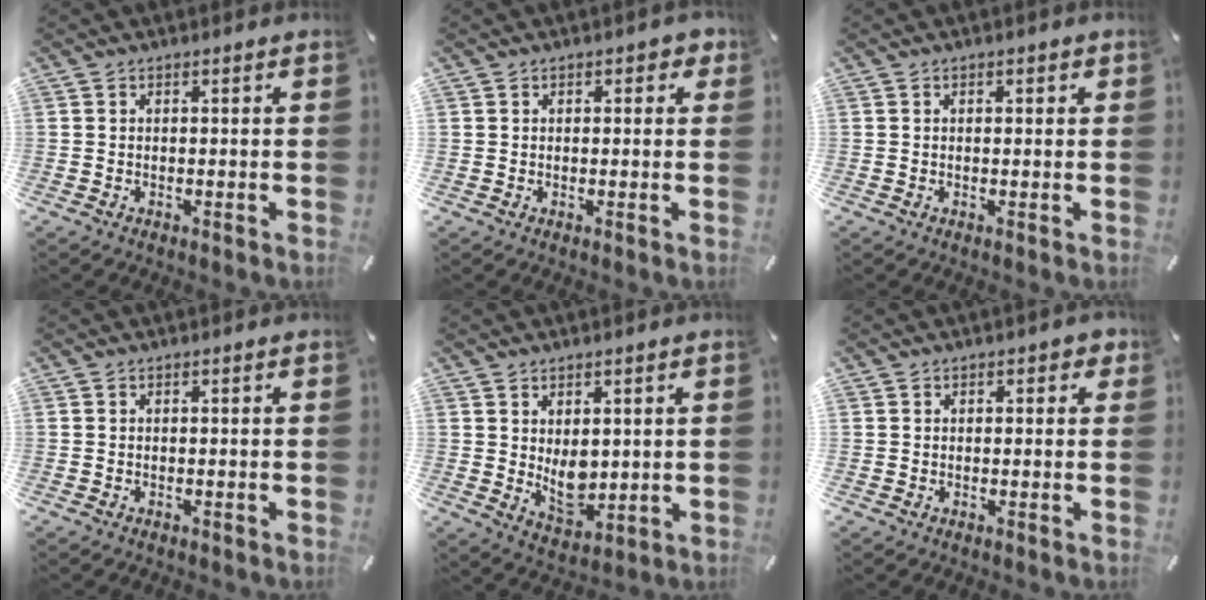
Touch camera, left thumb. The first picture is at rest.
{"total": 2.4, "force": [0.7, 2.2, 0.7], "torque": [0.001, 0.001, 0.010]}
{"total": 0.6, "force": [0.1, 0.5, 0.3], "torque": [-0.006, 0.004, 0.001]}
{"total": 0.0}
{"total": 7.4, "force": [1.4, 5.6, 4.7], "torque": [-0.046, -0.017, 0.027]}
{"total": 2.2, "force": [0.7, 2.0, 0.5], "torque": [0.004, 0.000, 0.010]}